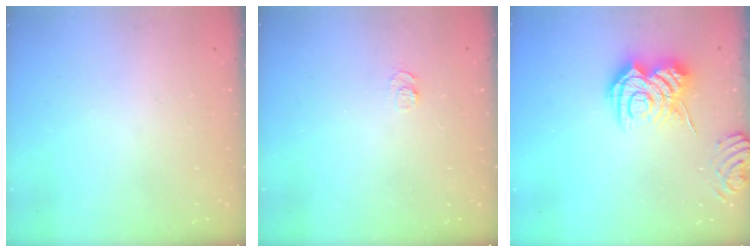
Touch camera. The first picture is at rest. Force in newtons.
{"total": 4.9, "press": 4.9, "slide": 0.6}
{"total": 13.6, "press": 13.5, "slide": 1.2}